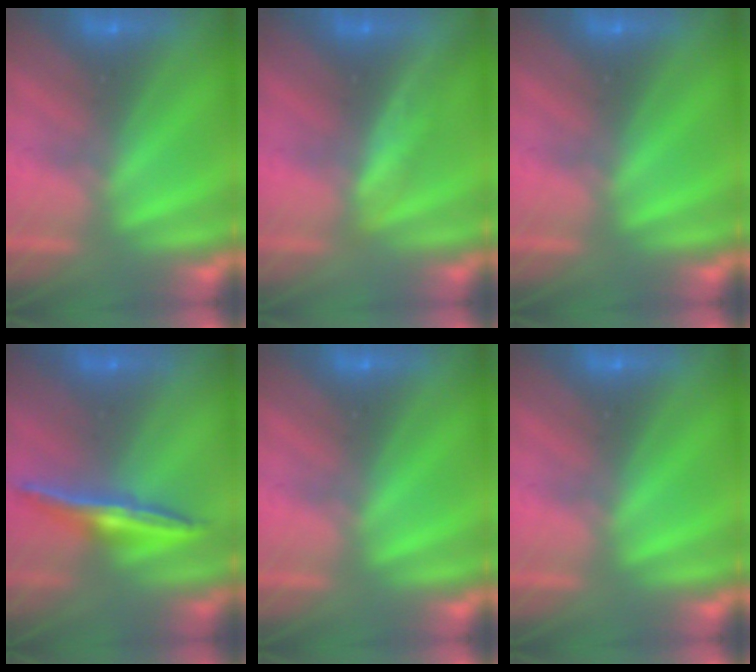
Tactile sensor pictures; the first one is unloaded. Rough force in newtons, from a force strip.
{"total": 3.8}
{"total": 0.0}
{"total": 1.5}
{"total": 0.0}
{"total": 0.0}